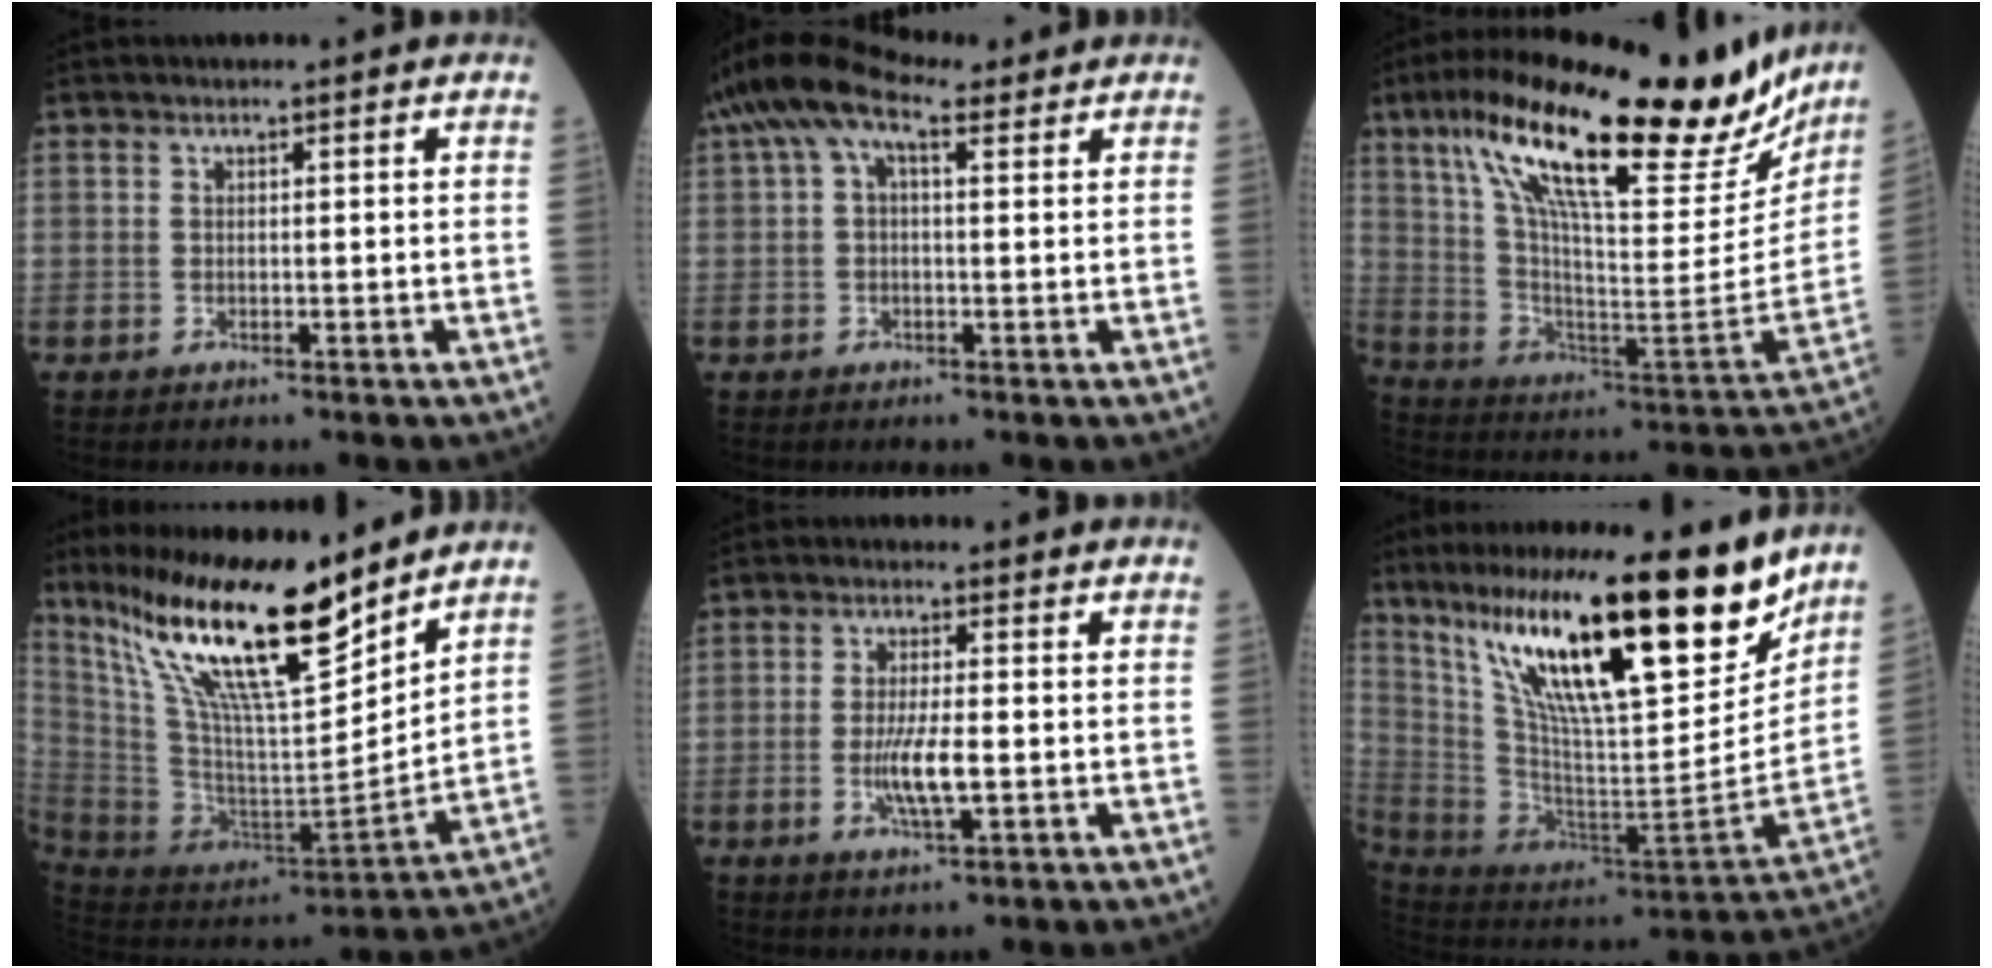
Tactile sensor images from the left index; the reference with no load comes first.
{"total": 7.4, "force": [4.0, 2.9, 5.5], "torque": [-0.120, 0.051, 0.071]}
{"total": 31.2, "force": [22.1, 6.6, 21.0], "torque": [-0.343, 0.012, 0.335]}
{"total": 21.2, "force": [15.6, 2.8, 14.0], "torque": [-0.250, -0.013, 0.288]}
{"total": 5.6, "force": [-1.1, 0.8, 5.4], "torque": [-0.112, -0.010, -0.020]}
{"total": 26.3, "force": [17.7, 3.8, 19.2], "torque": [-0.328, -0.009, 0.305]}